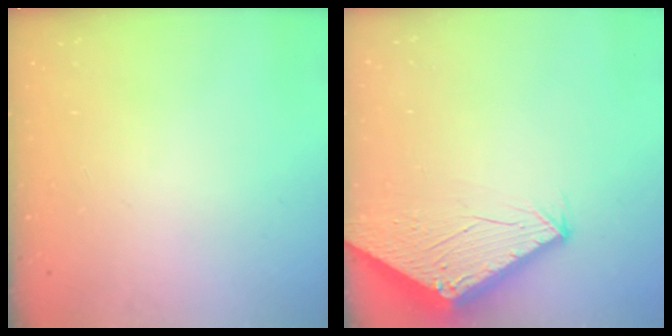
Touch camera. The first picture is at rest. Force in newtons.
{"total": 2.7, "press": 2.7, "slide": 0.1}